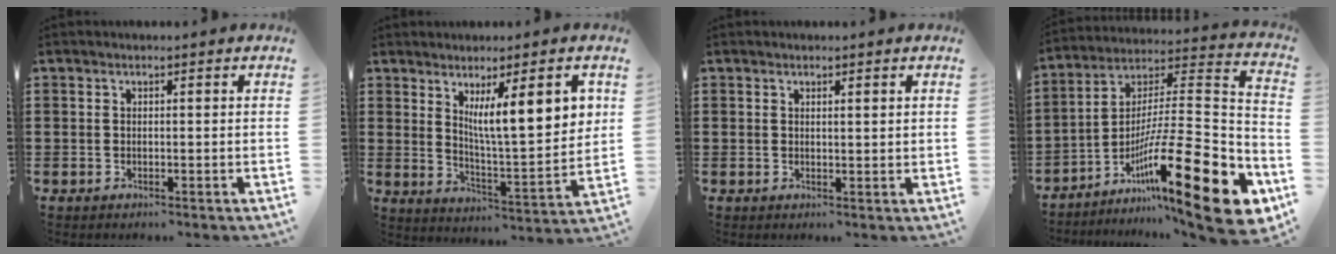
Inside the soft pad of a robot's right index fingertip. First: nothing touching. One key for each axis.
{"total": 10.4, "fx": 4.4, "fy": 2.0, "fz": 9.2, "tx": -0.157, "ty": -0.015, "tz": 0.070}
{"total": 0.8, "fx": 0.6, "fy": 0.2, "fz": 0.6, "tx": -0.011, "ty": 0.002, "tz": 0.010}
{"total": 21.2, "fx": -9.5, "fy": 3.7, "fz": 18.7, "tx": -0.306, "ty": 0.007, "tz": -0.160}